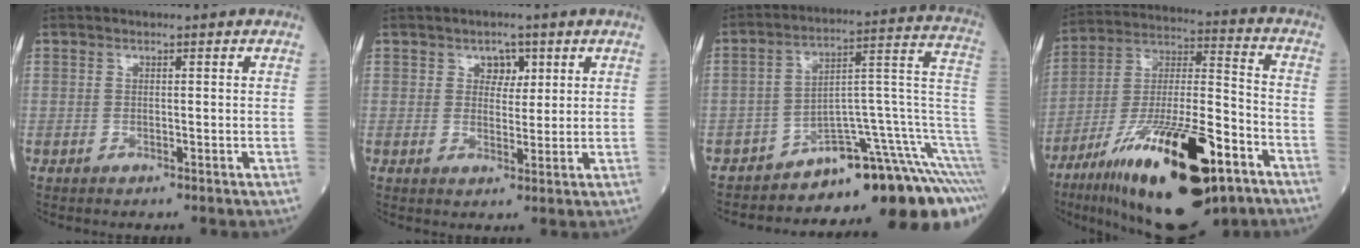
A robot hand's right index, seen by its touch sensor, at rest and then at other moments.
{"total": 3.0, "force": [1.5, 2.1, 1.7], "torque": [-0.014, 0.003, 0.021]}
{"total": 14.3, "force": [-11.2, 0.6, 8.8], "torque": [-0.050, 0.094, -0.157]}
{"total": 24.9, "force": [-13.6, 6.1, 20.0], "torque": [-0.334, -0.024, -0.222]}